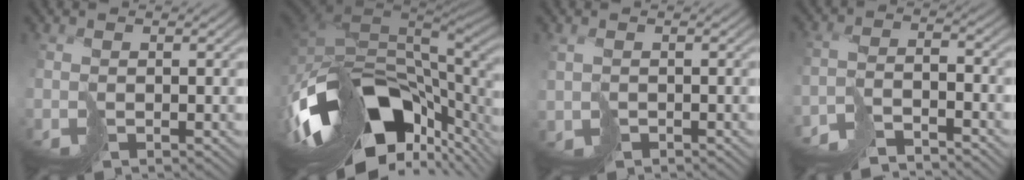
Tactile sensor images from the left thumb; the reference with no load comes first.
{"total": 17.6, "force": [-6.7, 10.0, 12.9], "torque": [-0.282, -0.046, -0.093]}
{"total": 2.1, "force": [-0.1, 1.7, 1.2], "torque": [-0.038, -0.011, -0.002]}
{"total": 6.3, "force": [-5.3, 1.3, 3.1], "torque": [-0.069, -0.001, -0.110]}